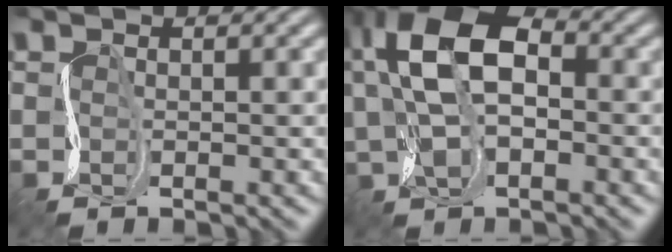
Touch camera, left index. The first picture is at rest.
{"total": 9.0, "force": [1.8, 5.0, 7.2], "torque": [-0.147, 0.019, 0.026]}